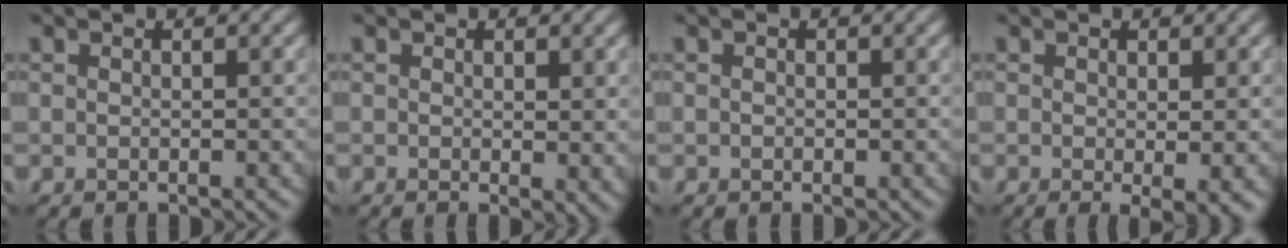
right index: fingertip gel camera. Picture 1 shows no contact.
{"total": 1.8, "force": [0.2, 0.4, 1.7], "torque": [-0.019, -0.010, 0.005]}
{"total": 0.0}
{"total": 2.3, "force": [-0.3, 0.3, 2.3], "torque": [-0.033, -0.012, -0.003]}